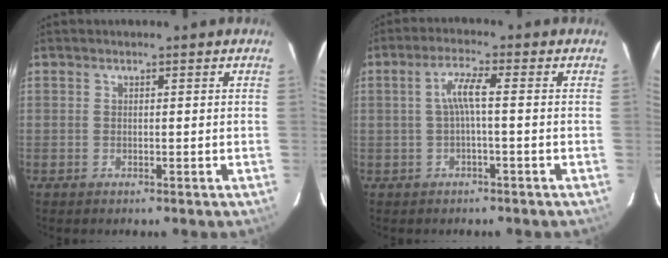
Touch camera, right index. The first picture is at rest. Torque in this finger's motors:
{"motor_torque": [0.36, -0.22, 0.28, 0.08]}